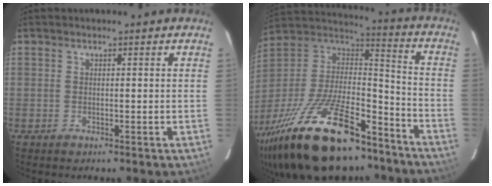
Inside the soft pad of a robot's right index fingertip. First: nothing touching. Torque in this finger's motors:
{"motor_torque": [1.33, -0.81, 1.05, 0.21]}